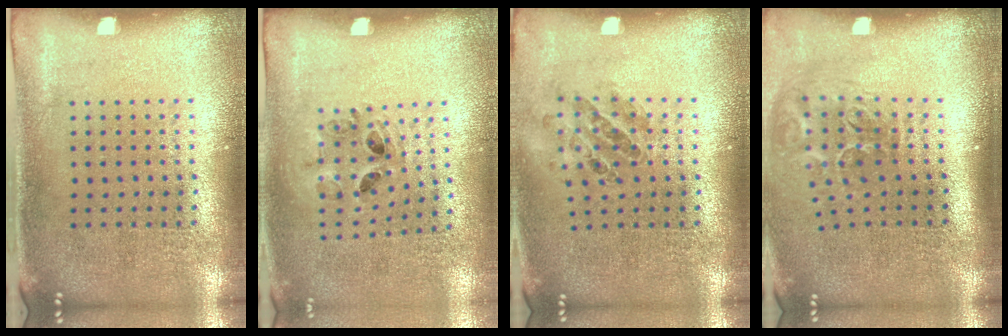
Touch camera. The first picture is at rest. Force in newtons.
{"total": 0.9, "press": 0.8, "slide": 0.2}
{"total": 0.9, "press": 0.9, "slide": 0.1}
{"total": 2.0, "press": 1.2, "slide": 1.6}